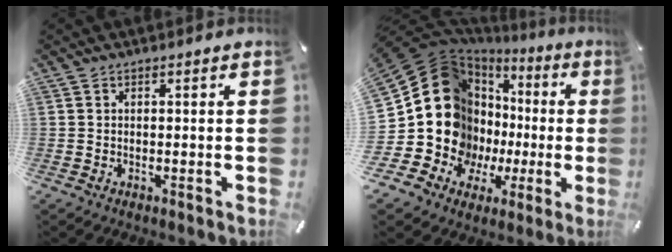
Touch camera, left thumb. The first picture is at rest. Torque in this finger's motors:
{"motor_torque": [1.34, 3.67, 1.54, 1.23, 0.16]}